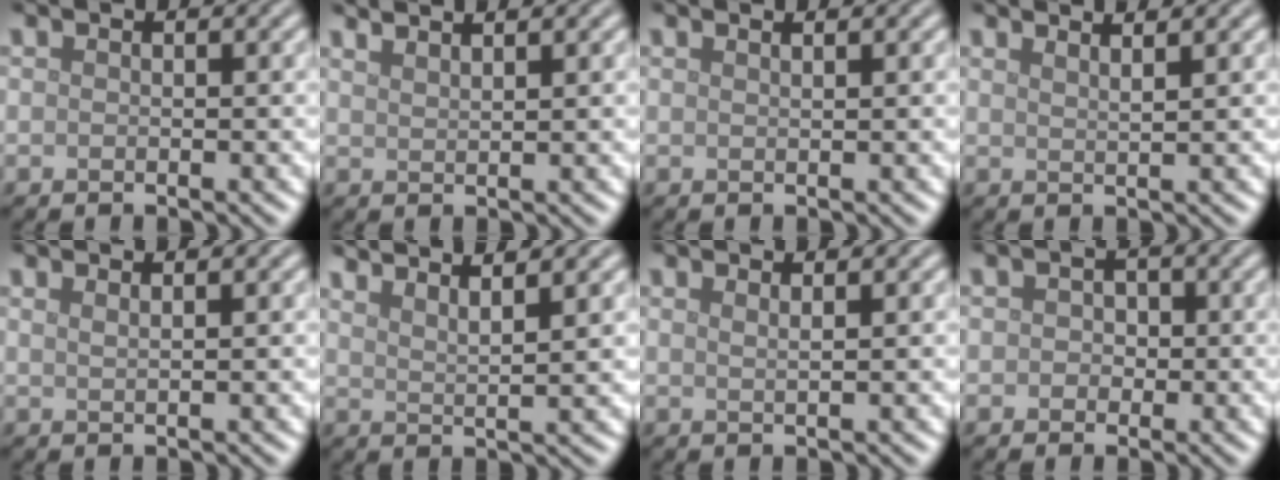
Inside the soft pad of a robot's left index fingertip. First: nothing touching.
{"total": 3.0, "force": [2.4, 0.9, 1.5], "torque": [0.002, 0.011, 0.014]}
{"total": 1.1, "force": [0.8, 0.4, 0.6], "torque": [-0.001, 0.001, 0.001]}
{"total": 2.5, "force": [1.9, 0.8, 1.4], "torque": [0.005, 0.011, 0.002]}
{"total": 1.5, "force": [1.0, 0.6, 0.9], "torque": [0.000, 0.001, 0.002]}
{"total": 4.5, "force": [3.8, 0.7, 2.3], "torque": [-0.021, 0.014, 0.038]}
{"total": 1.3, "force": [0.9, 0.5, 0.9], "torque": [0.000, 0.001, 0.003]}
{"total": 1.4, "force": [0.1, 1.3, 0.6], "torque": [0.006, 0.001, -0.008]}